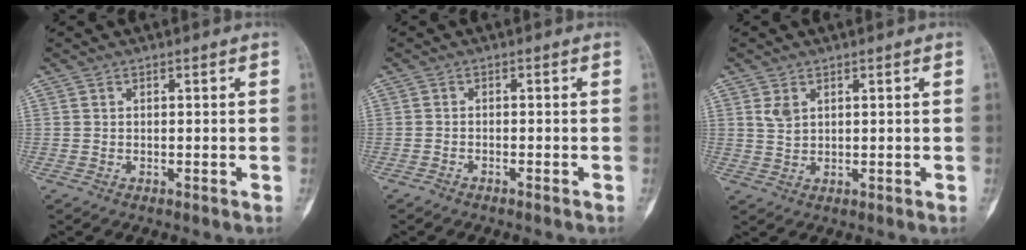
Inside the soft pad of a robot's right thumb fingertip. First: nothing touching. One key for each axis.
{"total": 1.0, "fx": -0.9, "fy": 0.1, "fz": 0.3, "tx": -0.013, "ty": 0.006, "tz": -0.016}
{"total": 2.6, "fx": 1.4, "fy": 1.6, "fz": 1.6, "tx": -0.027, "ty": -0.006, "tz": 0.035}